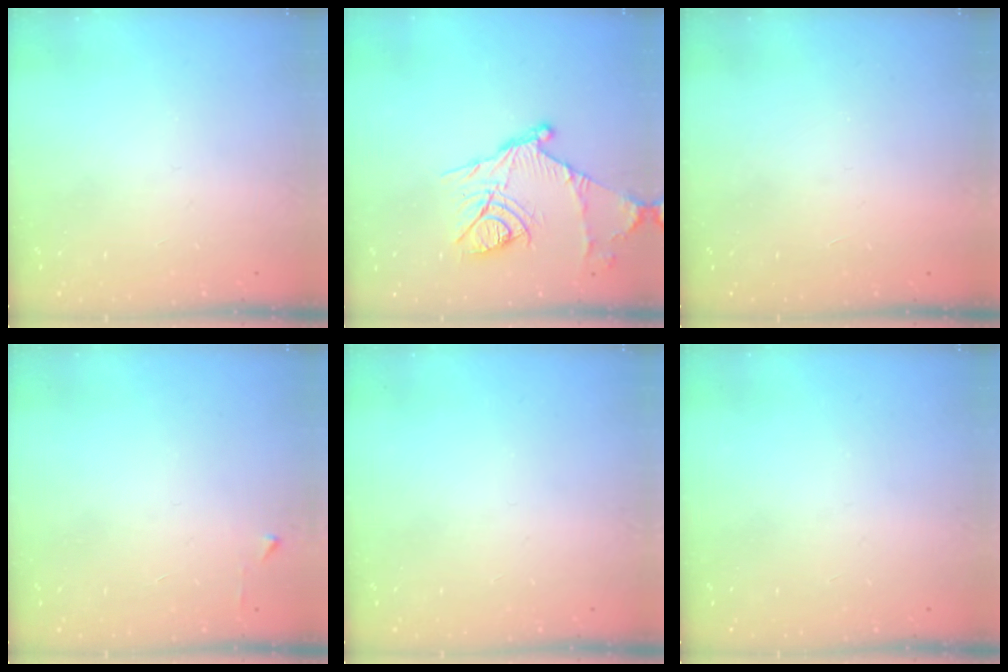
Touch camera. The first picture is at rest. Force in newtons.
{"total": 15.1, "press": 15.0, "slide": 1.3}
{"total": 1.5, "press": 1.5, "slide": 0.1}
{"total": 2.4, "press": 2.4, "slide": 0.3}
{"total": 0.0}
{"total": 0.0}